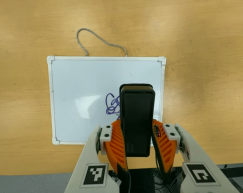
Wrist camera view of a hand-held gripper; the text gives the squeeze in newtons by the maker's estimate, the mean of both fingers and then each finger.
{"total": 9.6, "left": 7.2, "right": 12.0}